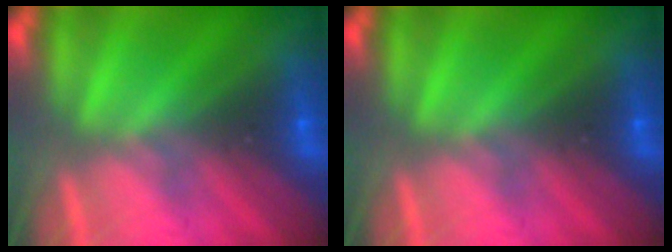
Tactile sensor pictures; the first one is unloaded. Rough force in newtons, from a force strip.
{"total": 0.0}